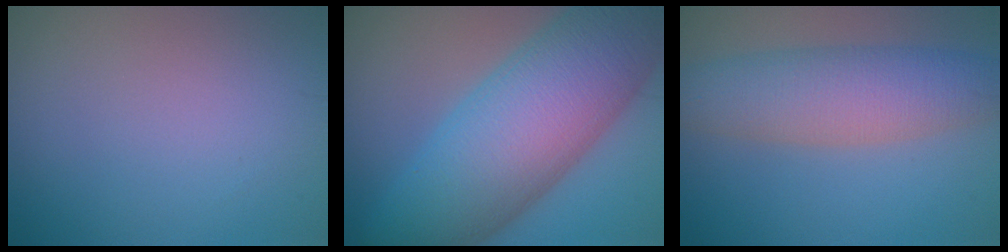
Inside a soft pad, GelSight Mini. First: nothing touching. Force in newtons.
{"total": 12.9, "press": 12.9, "slide": 0.4}
{"total": 6.3, "press": 6.3, "slide": 0.2}